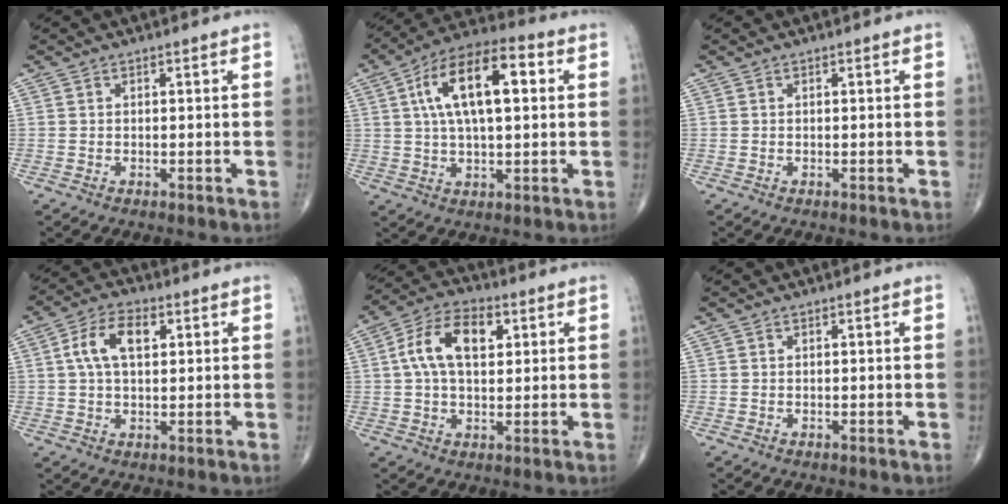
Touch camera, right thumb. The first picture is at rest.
{"total": 16.3, "force": [3.8, 7.2, 14.1], "torque": [-0.234, 0.020, 0.056]}
{"total": 0.0}
{"total": 8.3, "force": [2.1, 4.5, 6.6], "torque": [-0.122, 0.013, 0.035]}
{"total": 11.4, "force": [2.7, 6.6, 8.9], "torque": [-0.154, 0.017, 0.042]}
{"total": 0.0}